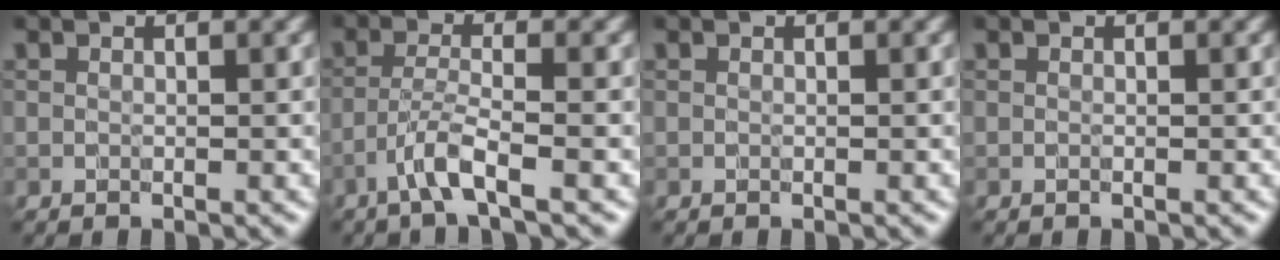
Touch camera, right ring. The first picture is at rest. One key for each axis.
{"total": 2.8, "fx": -1.7, "fy": -0.1, "fz": 2.1, "tx": -0.040, "ty": 0.008, "tz": -0.045}
{"total": 0.0}
{"total": 0.0}